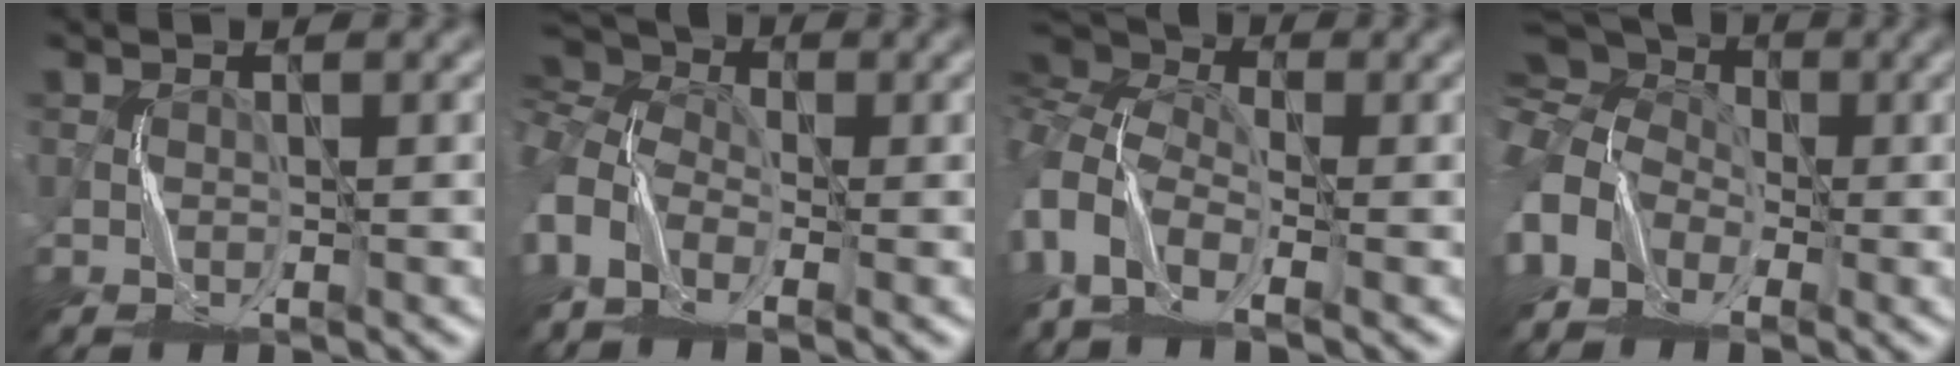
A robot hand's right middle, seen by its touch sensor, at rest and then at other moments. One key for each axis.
{"total": 8.4, "fx": 0.0, "fy": 5.9, "fz": 6.1, "tx": -0.145, "ty": 0.022, "tz": -0.004}
{"total": 8.6, "fx": -2.4, "fy": 5.5, "fz": 6.2, "tx": -0.145, "ty": -0.001, "tz": -0.035}
{"total": 10.2, "fx": -0.3, "fy": 8.5, "fz": 5.6, "tx": -0.130, "ty": 0.022, "tz": -0.033}